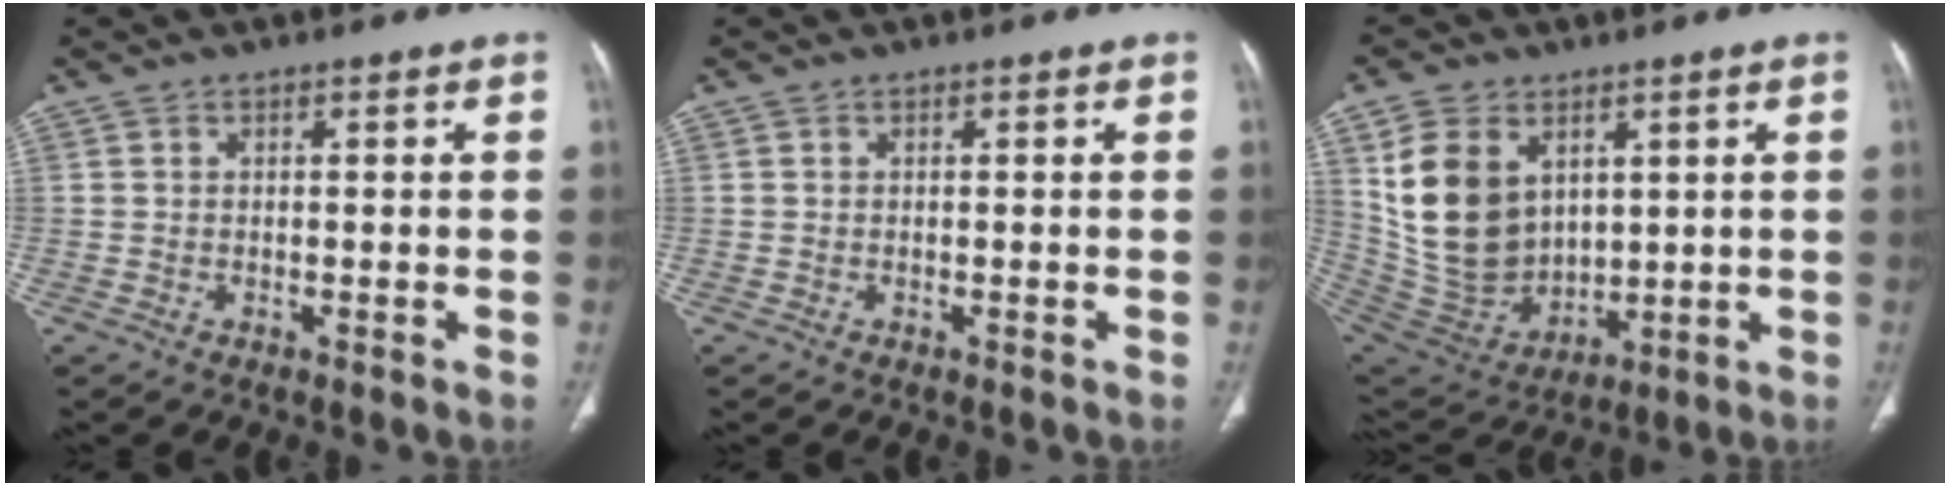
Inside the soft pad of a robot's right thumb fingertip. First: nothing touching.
{"total": 0.0}
{"total": 16.7, "force": [5.2, 11.9, 10.5], "torque": [-0.177, -0.024, 0.130]}